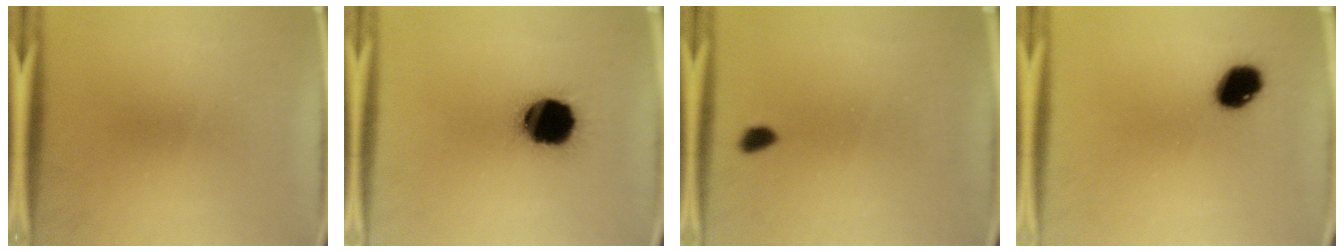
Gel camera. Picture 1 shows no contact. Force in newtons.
{"total": 16.7}
{"total": 1.7}
{"total": 8.1}